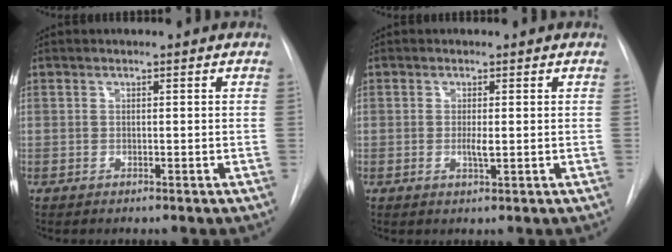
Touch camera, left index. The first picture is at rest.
{"total": 1.7, "force": [-0.1, 0.3, 1.6], "torque": [-0.031, -0.003, -0.003]}